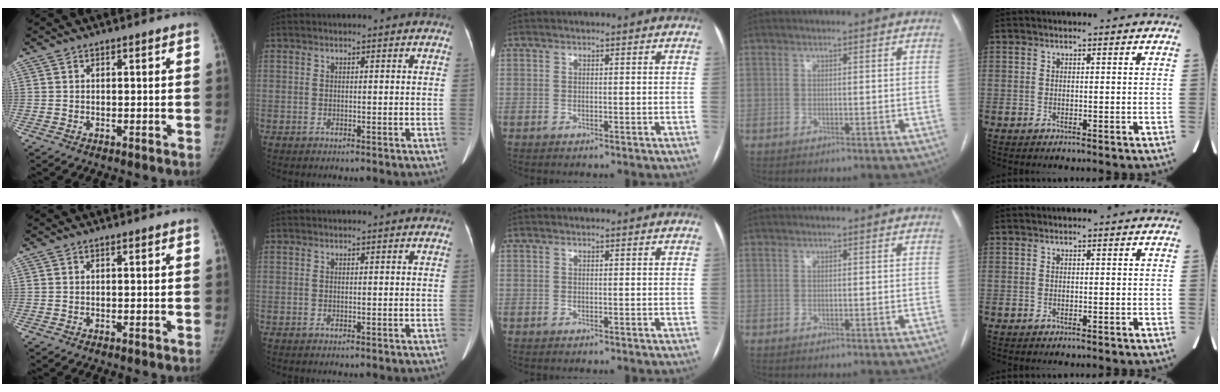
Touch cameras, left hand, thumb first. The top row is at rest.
{}